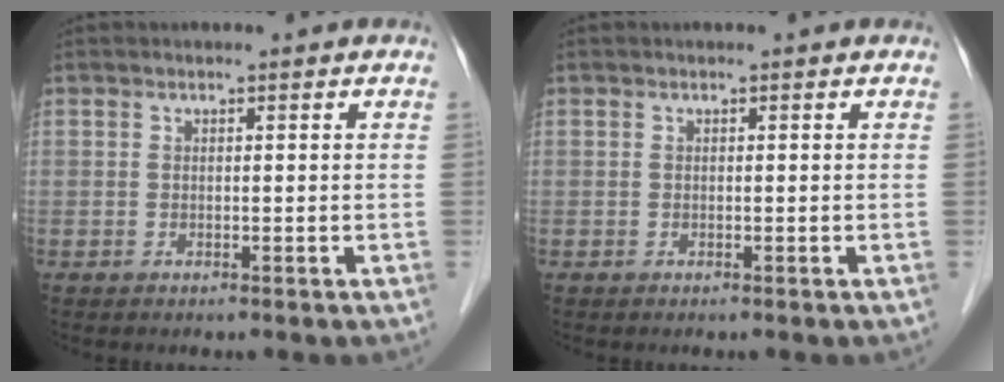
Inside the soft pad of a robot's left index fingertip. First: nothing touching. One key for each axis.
{"total": 0.0}